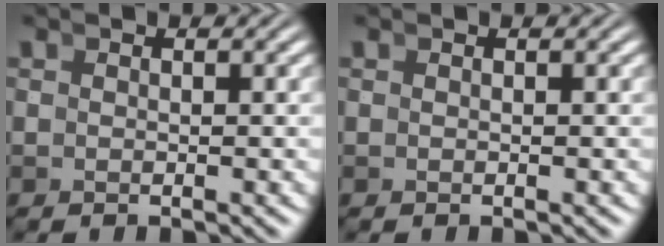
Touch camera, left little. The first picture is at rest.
{"total": 0.0}